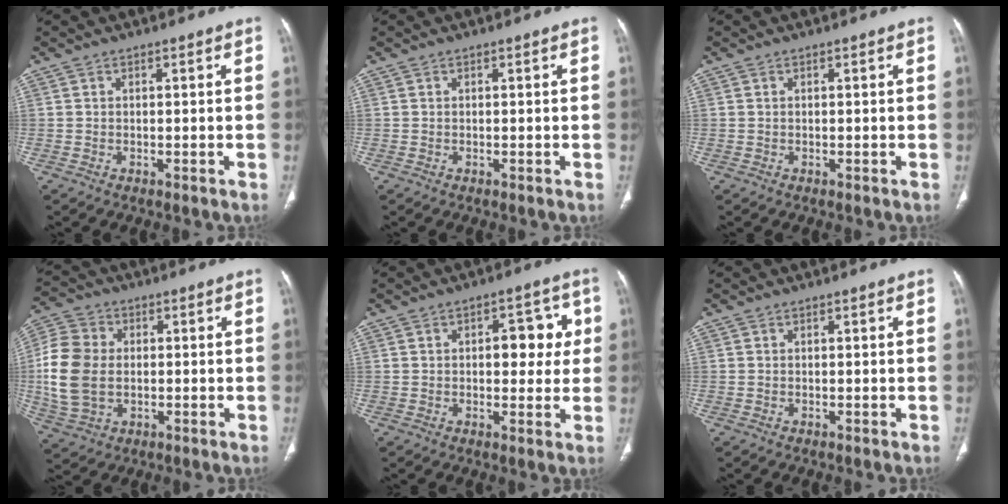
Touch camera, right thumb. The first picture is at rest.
{"total": 0.0}
{"total": 0.0}
{"total": 13.3, "force": [-0.4, 9.7, 9.2], "torque": [-0.195, 0.008, -0.006]}
{"total": 8.3, "force": [1.3, 4.8, 6.6], "torque": [-0.046, 0.009, 0.017]}
{"total": 0.0}